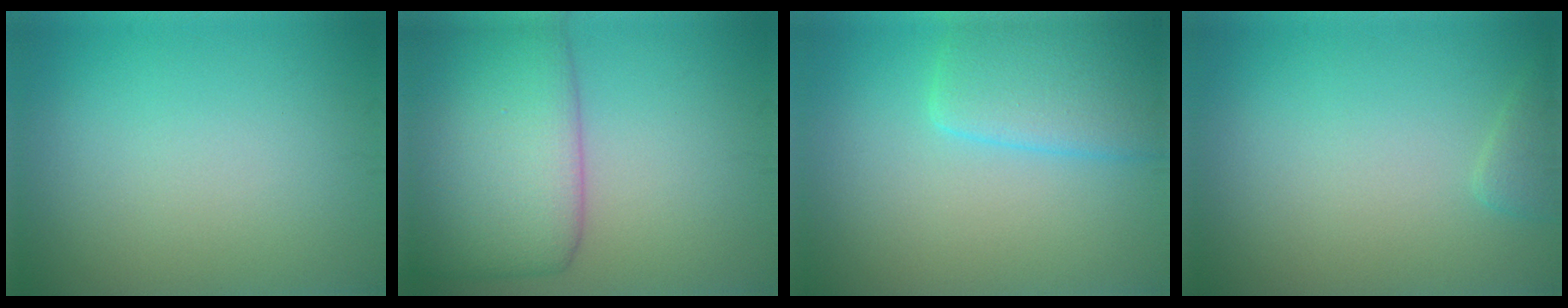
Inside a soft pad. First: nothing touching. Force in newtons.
{"total": 9.2, "press": 9.2, "slide": 0.1}
{"total": 5.1, "press": 5.1, "slide": 0.2}
{"total": 1.3, "press": 1.3, "slide": 0.1}